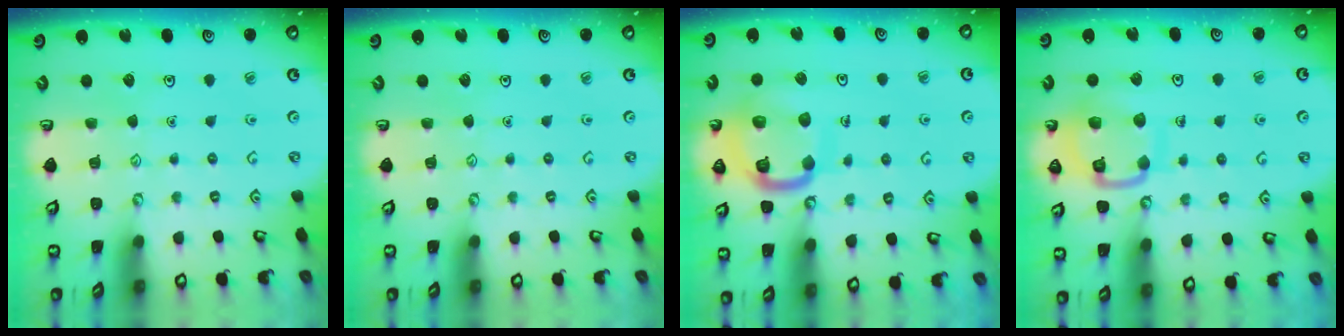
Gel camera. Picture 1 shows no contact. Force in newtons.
{"total": 0.0}
{"total": 14.5, "press": 14.4, "slide": 1.6}
{"total": 13.5, "press": 13.4, "slide": 1.3}